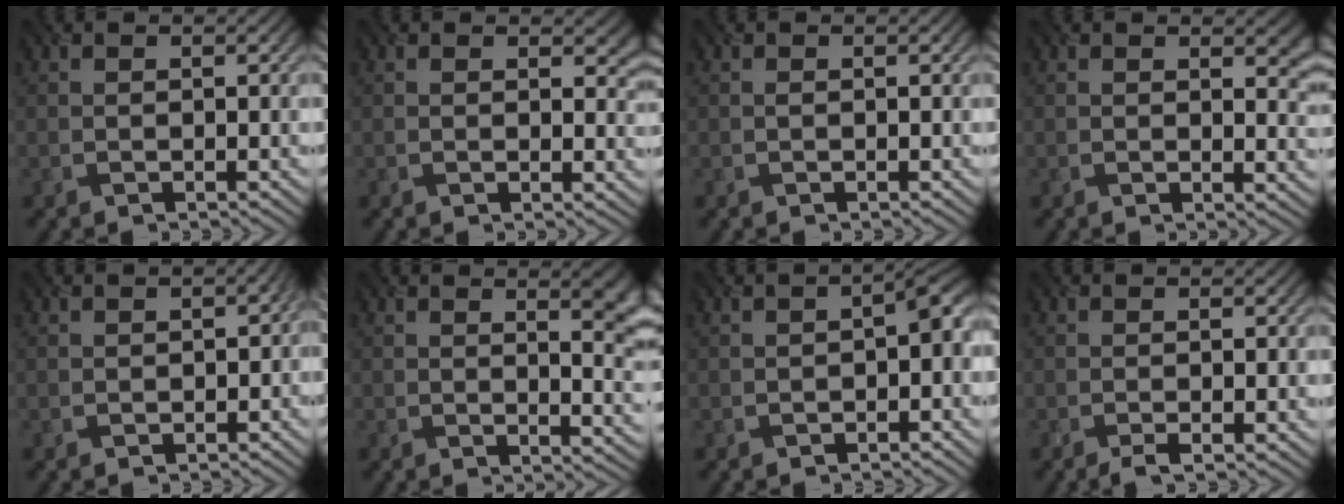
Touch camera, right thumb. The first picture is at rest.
{"total": 2.5, "force": [1.1, 1.5, 1.7], "torque": [-0.024, -0.008, 0.015]}
{"total": 0.0}
{"total": 3.5, "force": [1.5, 1.6, 2.8], "torque": [-0.036, -0.010, 0.026]}
{"total": 2.0, "force": [-1.0, 1.3, 1.1], "torque": [-0.019, -0.012, -0.010]}
{"total": 7.2, "force": [2.1, 3.0, 6.2], "torque": [-0.052, 0.002, 0.029]}
{"total": 2.5, "force": [-1.2, 1.1, 1.9], "torque": [-0.033, -0.002, -0.019]}
{"total": 1.3, "force": [-0.9, 0.2, 1.0], "torque": [-0.021, -0.002, -0.016]}